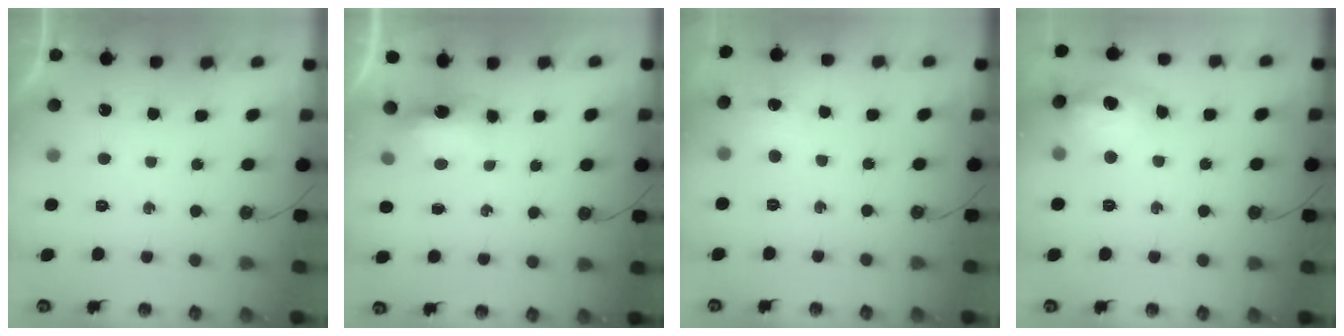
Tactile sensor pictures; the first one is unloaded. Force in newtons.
{"total": 7.0, "press": 7.0, "slide": 0.5}
{"total": 6.5, "press": 6.4, "slide": 0.6}
{"total": 16.2, "press": 16.1, "slide": 1.4}